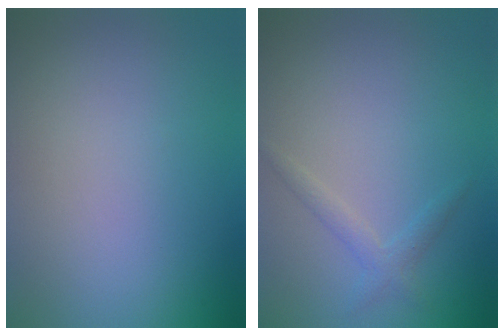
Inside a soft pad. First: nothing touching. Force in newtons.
{"total": 1.4, "press": 1.4, "slide": 0.1}